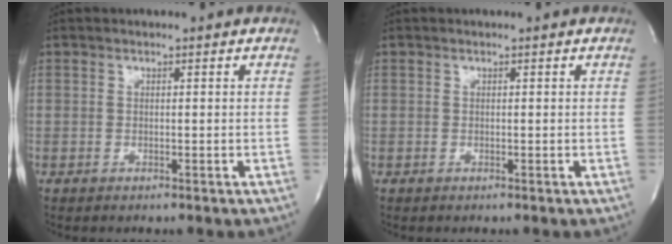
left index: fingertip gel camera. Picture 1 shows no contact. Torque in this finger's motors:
{"motor_torque": [0.18, 0.06, 0.02, 0.00]}